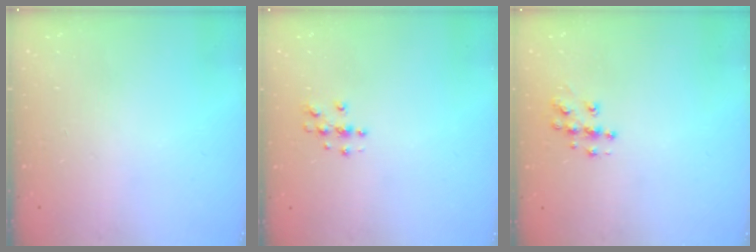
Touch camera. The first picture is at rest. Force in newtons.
{"total": 3.8, "press": 3.8, "slide": 0.5}
{"total": 8.6, "press": 8.6, "slide": 0.4}